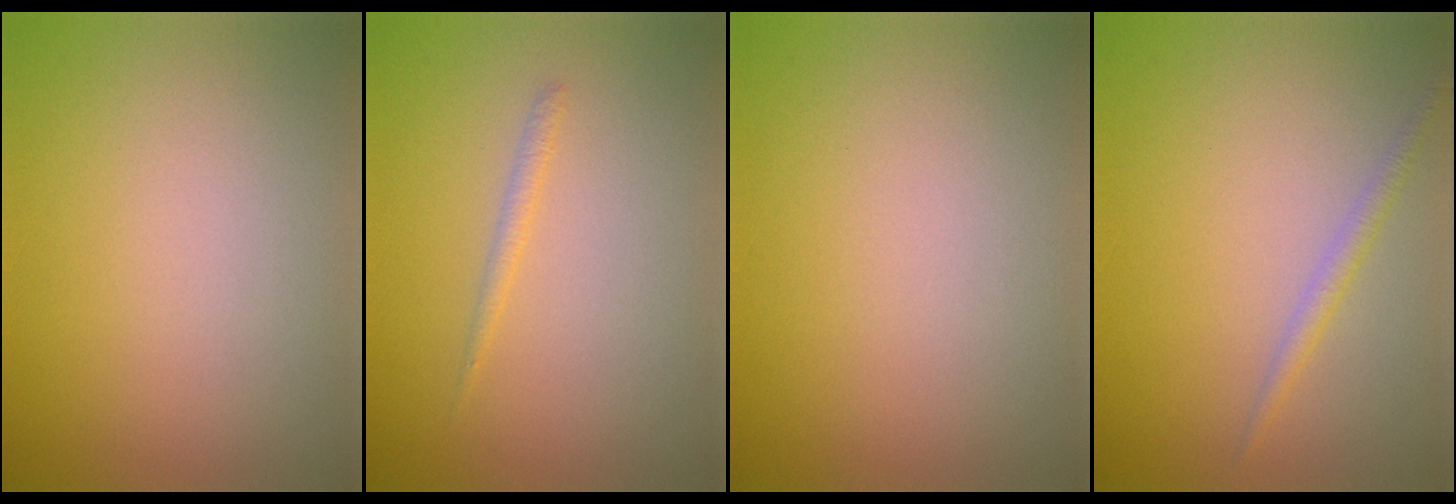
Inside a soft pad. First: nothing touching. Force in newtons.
{"total": 0.9, "press": 0.9, "slide": 0.1}
{"total": 0.0}
{"total": 1.4, "press": 1.4, "slide": 0.0}